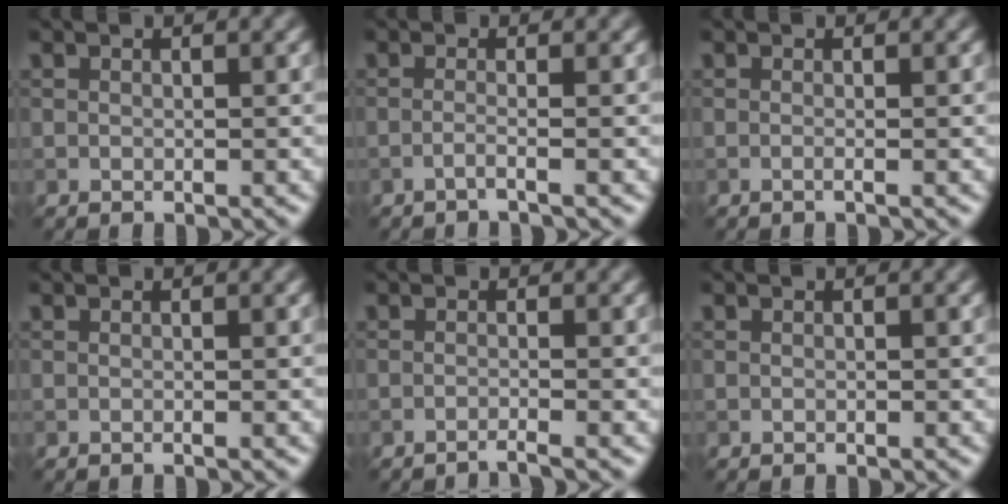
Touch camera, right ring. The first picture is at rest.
{"total": 1.2, "force": [-0.7, 0.2, 1.0], "torque": [-0.009, -0.001, -0.025]}
{"total": 0.6, "force": [-0.1, 0.1, 0.6], "torque": [-0.010, -0.009, -0.010]}
{"total": 0.0}
{"total": 1.2, "force": [-1.0, 0.0, 0.7], "torque": [-0.005, -0.004, -0.027]}
{"total": 0.0}